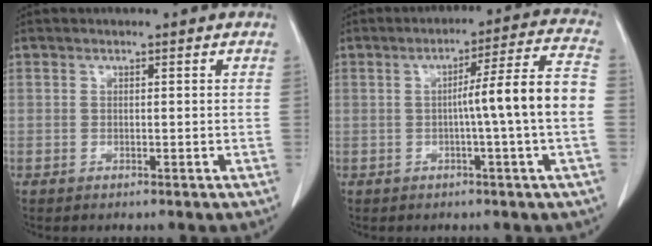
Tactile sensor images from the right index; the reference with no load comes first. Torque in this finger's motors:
{"motor_torque": [1.18, -0.57, 0.69, 0.16]}